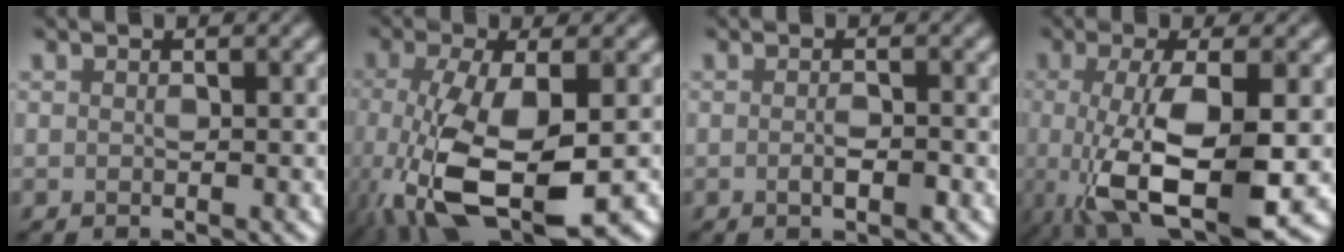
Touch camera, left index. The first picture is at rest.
{"total": 9.6, "force": [-3.0, 3.9, 8.2], "torque": [-0.186, -0.028, -0.046]}
{"total": 1.4, "force": [-0.6, 0.3, 1.2], "torque": [-0.025, -0.001, -0.010]}
{"total": 9.0, "force": [-1.7, 2.8, 8.4], "torque": [-0.162, -0.018, -0.021]}